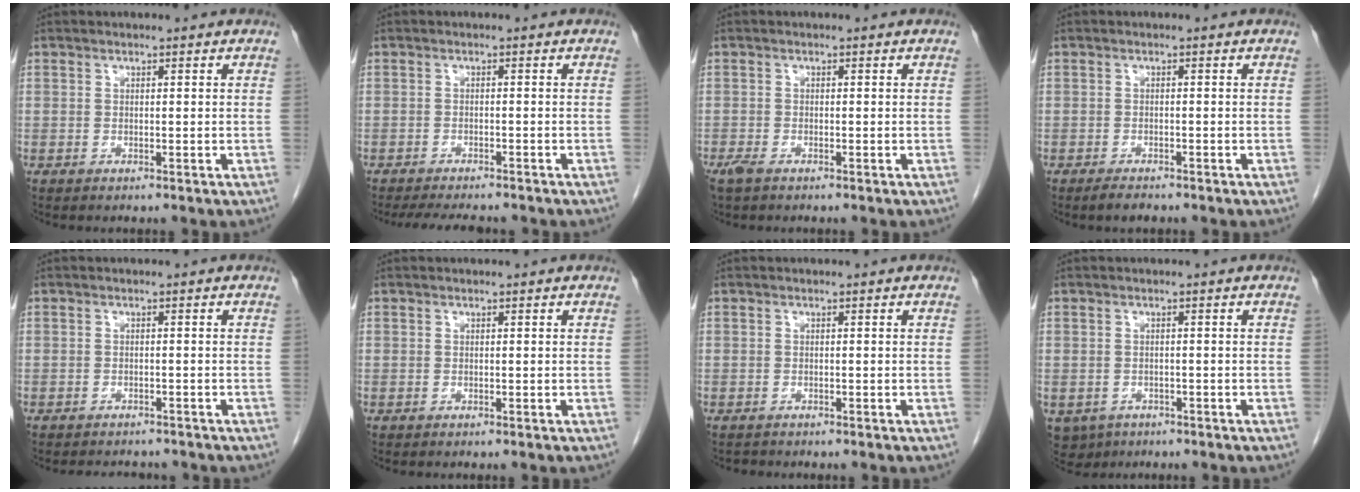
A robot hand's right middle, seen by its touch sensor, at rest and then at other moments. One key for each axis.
{"total": 7.7, "fx": -6.8, "fy": 1.7, "fz": 3.2, "tx": -0.045, "ty": -0.010, "tz": -0.095}
{"total": 2.0, "fx": -1.4, "fy": 0.7, "fz": 1.2, "tx": -0.033, "ty": -0.006, "tz": -0.026}
{"total": 2.0, "fx": -1.6, "fy": 0.6, "fz": 1.0, "tx": -0.023, "ty": -0.004, "tz": -0.023}
{"total": 4.3, "fx": -4.0, "fy": 1.5, "fz": 0.9, "tx": -0.010, "ty": -0.001, "tz": -0.050}
{"total": 0.0}
{"total": 0.6, "fx": -0.6, "fy": 0.2, "fz": -0.1, "tx": -0.008, "ty": -0.002, "tz": -0.012}
{"total": 5.2, "fx": -3.1, "fy": 3.9, "fz": 1.4, "tx": -0.028, "ty": -0.001, "tz": -0.043}